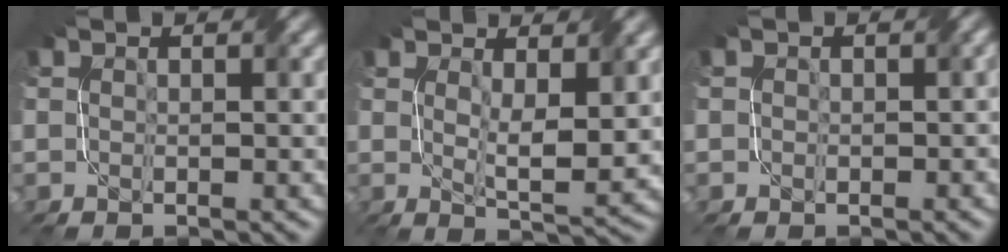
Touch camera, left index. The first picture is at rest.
{"total": 4.1, "force": [1.3, 1.2, 3.8], "torque": [-0.070, -0.010, 0.026]}
{"total": 0.7, "force": [0.0, 0.7, 0.2], "torque": [-0.001, -0.003, -0.003]}